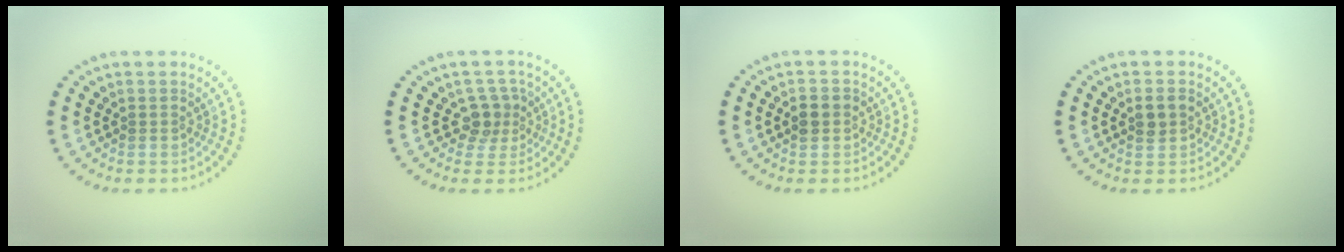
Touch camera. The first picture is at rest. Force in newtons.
{"total": 2.5, "press": 1.9, "slide": 1.5}
{"total": 1.8, "press": 1.7, "slide": 0.1}
{"total": 1.7, "press": 1.6, "slide": 0.3}